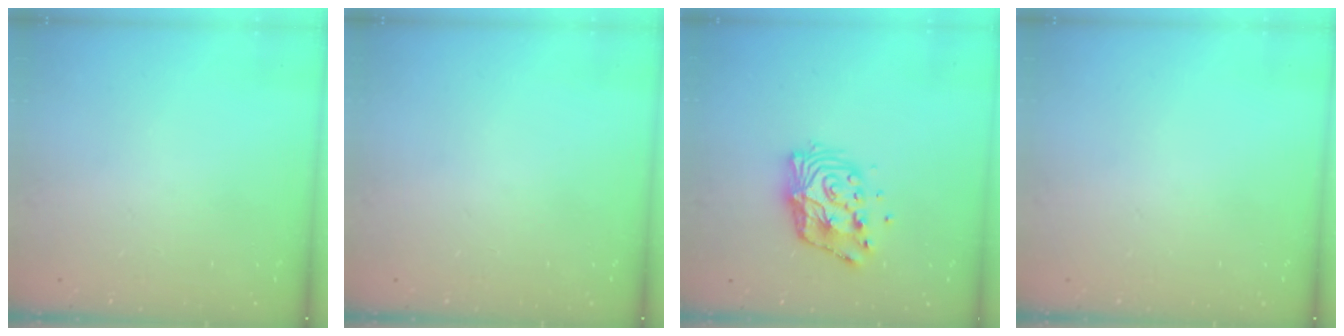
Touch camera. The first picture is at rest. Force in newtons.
{"total": 0.0}
{"total": 12.3, "press": 12.3, "slide": 1.1}
{"total": 0.0}